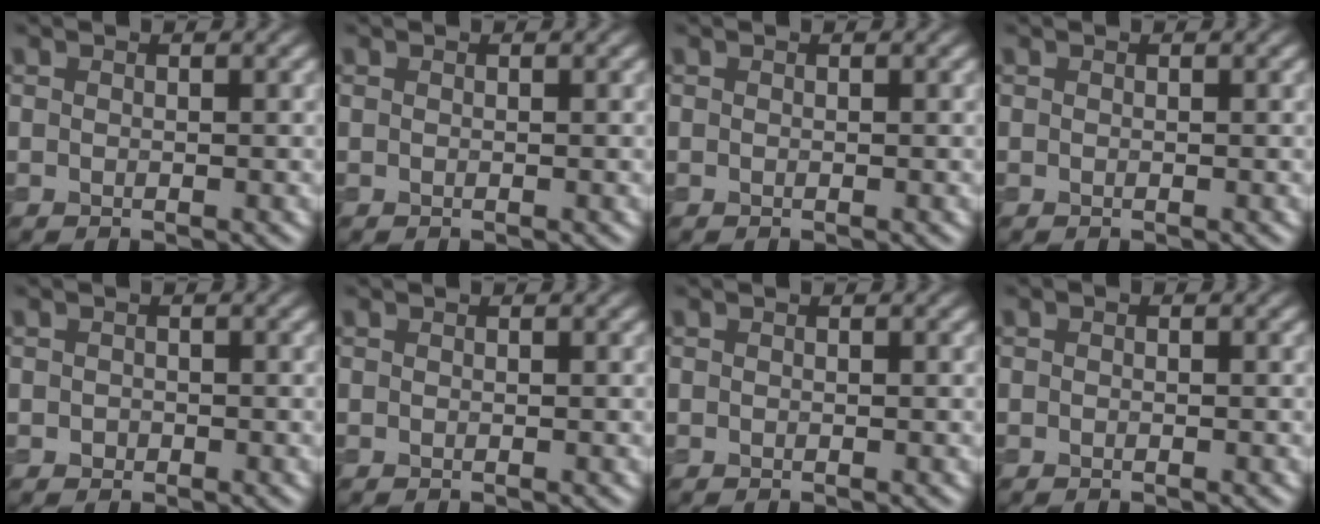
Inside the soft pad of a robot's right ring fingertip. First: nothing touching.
{"total": 0.0}
{"total": 0.0}
{"total": 0.0}
{"total": 0.5, "force": [-0.2, 0.5, 0.1], "torque": [0.000, -0.004, -0.004]}
{"total": 0.0}
{"total": 0.0}
{"total": 0.0}